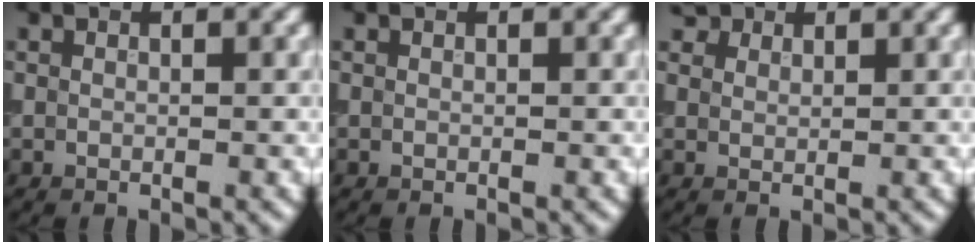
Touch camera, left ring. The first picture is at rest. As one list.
[{"total": 0.0}, {"total": 2.9, "force": [2.1, 1.7, 1.0], "torque": [-0.030, 0.002, 0.036]}]